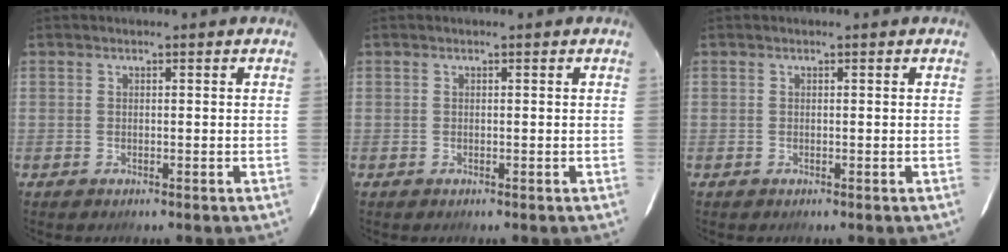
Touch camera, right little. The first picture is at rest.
{"total": 0.0}
{"total": 0.0}